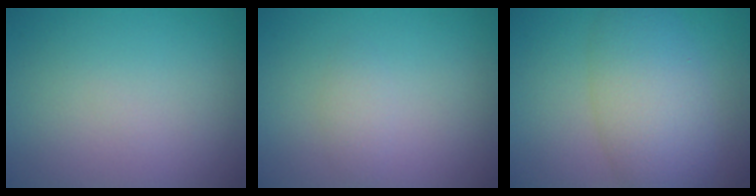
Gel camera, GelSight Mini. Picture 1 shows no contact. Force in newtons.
{"total": 1.2, "press": 1.2, "slide": 0.1}
{"total": 6.7, "press": 6.7, "slide": 0.1}